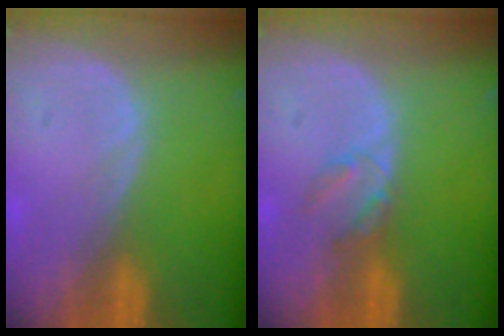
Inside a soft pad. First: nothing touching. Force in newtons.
{"total": 2.5, "press": 2.5, "slide": 0.3}